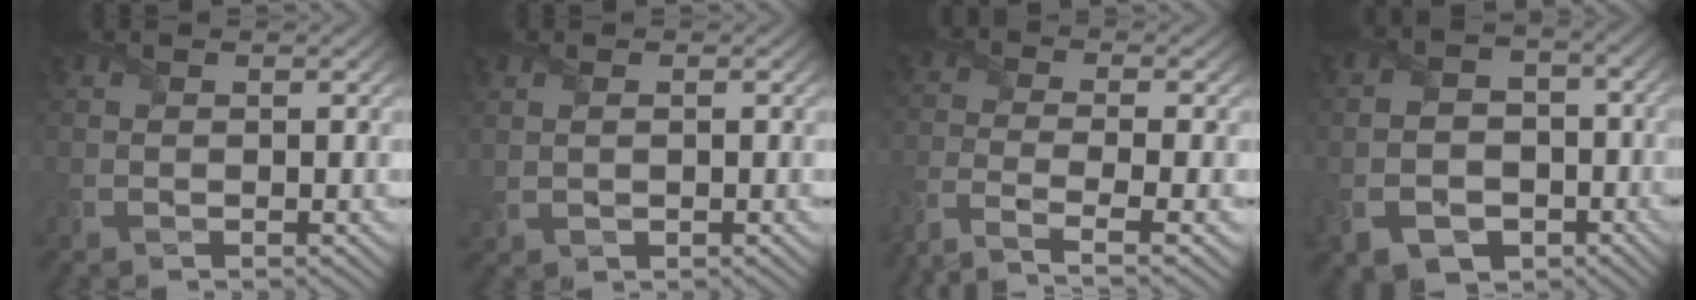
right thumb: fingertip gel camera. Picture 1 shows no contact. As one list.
[{"total": 1.1, "force": [0.3, 0.7, 0.8], "torque": [-0.021, -0.001, 0.011]}, {"total": 6.8, "force": [-5.1, 1.3, 4.3], "torque": [-0.101, -0.015, -0.109]}, {"total": 8.7, "force": [-3.9, 6.3, 4.5], "torque": [-0.092, -0.029, -0.076]}]